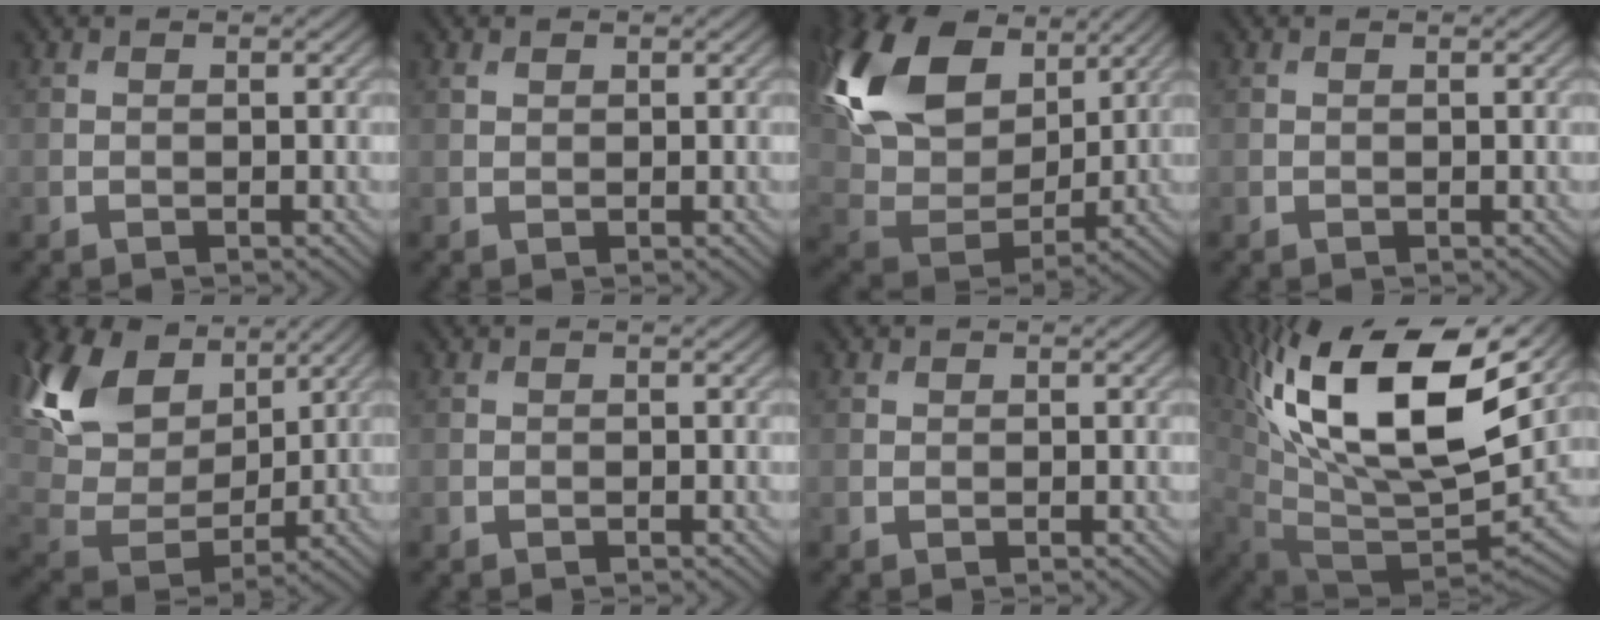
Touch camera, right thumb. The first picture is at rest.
{"total": 0.8, "force": [0.6, 0.5, 0.3], "torque": [-0.008, -0.001, 0.012]}
{"total": 17.8, "force": [8.1, 11.2, 11.2], "torque": [-0.287, 0.033, 0.154]}
{"total": 0.0}
{"total": 15.1, "force": [7.6, 9.3, 9.1], "torque": [-0.236, 0.031, 0.141]}
{"total": 0.0}
{"total": 0.0}
{"total": 19.4, "force": [8.8, 8.4, 15.2], "torque": [-0.304, 0.022, 0.152]}